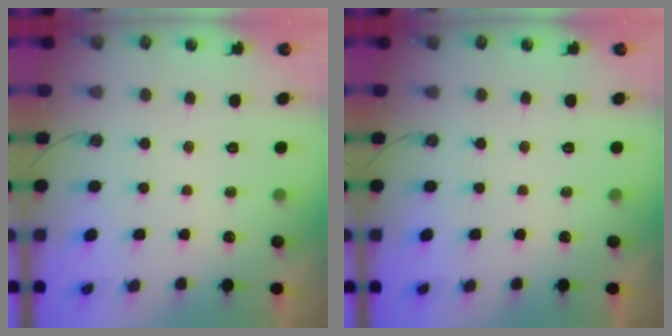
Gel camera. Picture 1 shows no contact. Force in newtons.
{"total": 0.0}